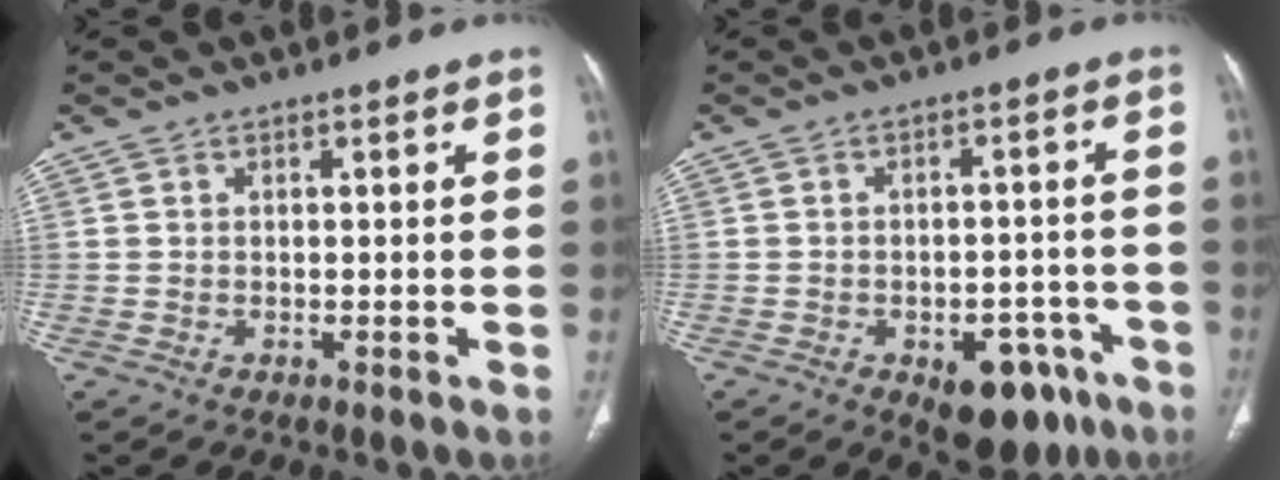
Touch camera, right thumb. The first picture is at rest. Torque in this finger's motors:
{"motor_torque": [1.28, 0.50, 0.77, -0.57, 0.03]}